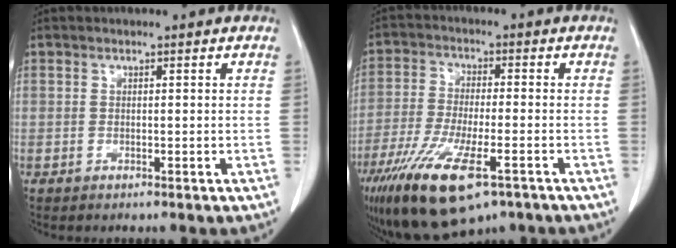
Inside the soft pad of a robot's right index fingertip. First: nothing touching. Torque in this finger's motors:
{"motor_torque": [1.79, -0.35, 0.86, 0.21]}